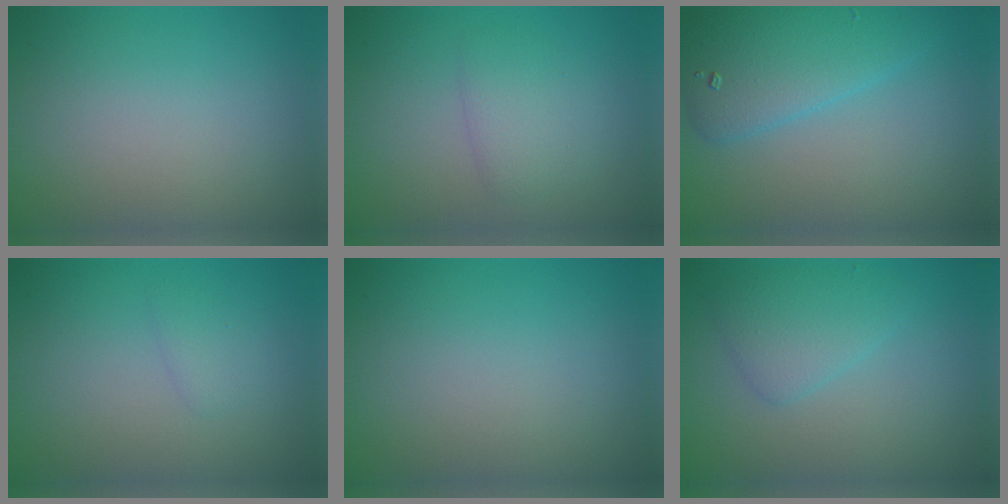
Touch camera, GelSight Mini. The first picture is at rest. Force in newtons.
{"total": 2.4, "press": 2.4, "slide": 0.1}
{"total": 4.5, "press": 4.5, "slide": 0.2}
{"total": 1.0, "press": 1.0, "slide": 0.1}
{"total": 0.0}
{"total": 2.6, "press": 2.6, "slide": 0.1}